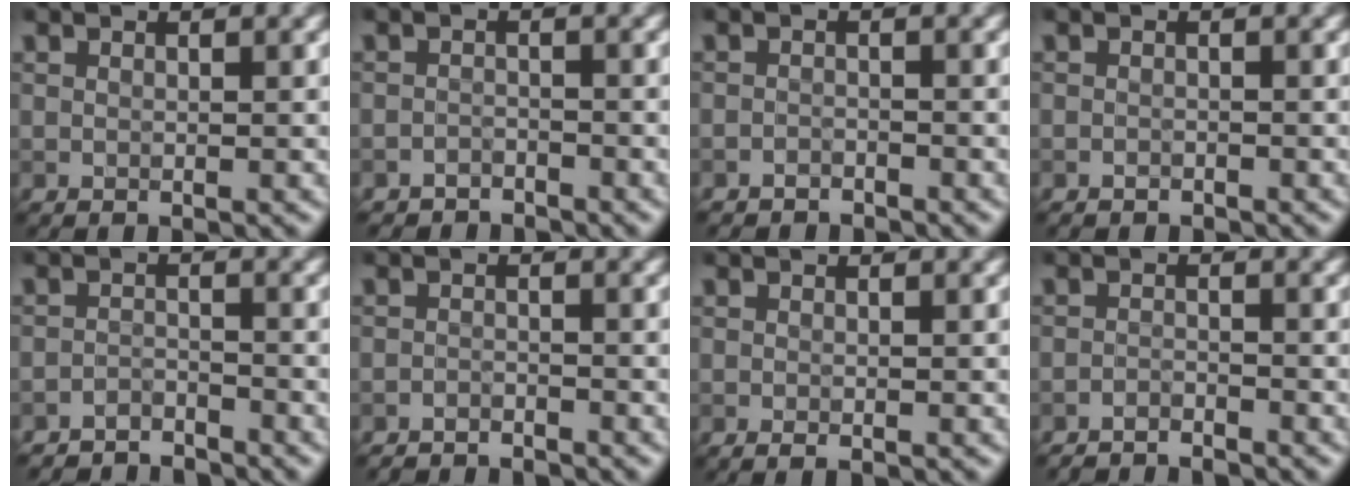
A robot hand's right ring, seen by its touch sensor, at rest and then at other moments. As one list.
[{"total": 1.7, "force": [-1.6, 0.5, -0.1], "torque": [0.007, 0.004, -0.031]}, {"total": 1.2, "force": [-1.1, 0.4, 0.0], "torque": [0.005, 0.002, -0.022]}, {"total": 0.7, "force": [-0.6, 0.3, 0.0], "torque": [0.003, -0.002, -0.011]}, {"total": 3.1, "force": [-3.1, 0.6, 0.3], "torque": [-0.002, -0.003, -0.060]}, {"total": 2.1, "force": [-2.0, 0.4, 0.3], "torque": [0.001, -0.004, -0.038]}, {"total": 0.7, "force": [-0.3, 0.1, 0.5], "torque": [-0.009, -0.003, -0.005]}, {"total": 2.5, "force": [-2.4, 0.3, 0.4], "torque": [-0.002, -0.006, -0.045]}]